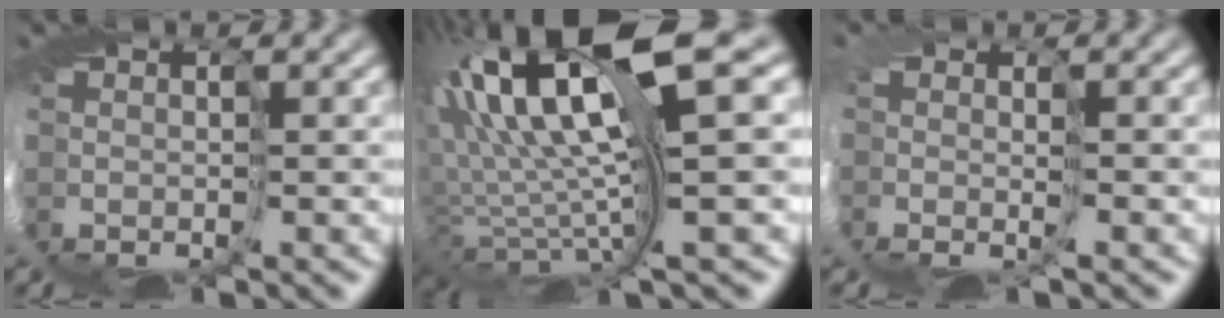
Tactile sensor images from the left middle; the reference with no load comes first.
{"total": 14.3, "force": [5.3, 2.5, 13.1], "torque": [-0.257, 0.011, 0.109]}
{"total": 2.2, "force": [-0.4, 1.2, 1.7], "torque": [-0.043, -0.007, -0.004]}